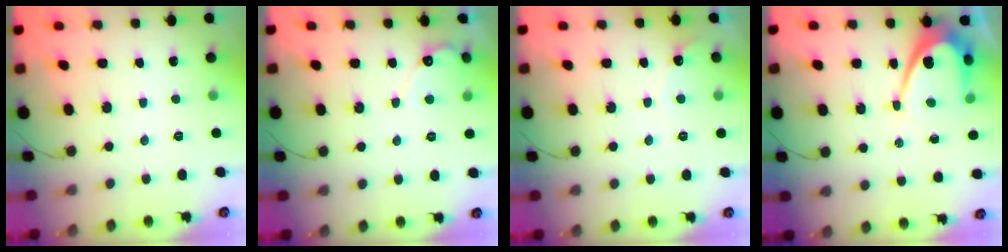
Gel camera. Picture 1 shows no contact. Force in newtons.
{"total": 5.4, "press": 5.3, "slide": 0.4}
{"total": 3.8, "press": 3.8, "slide": 0.2}
{"total": 10.3, "press": 10.2, "slide": 0.9}